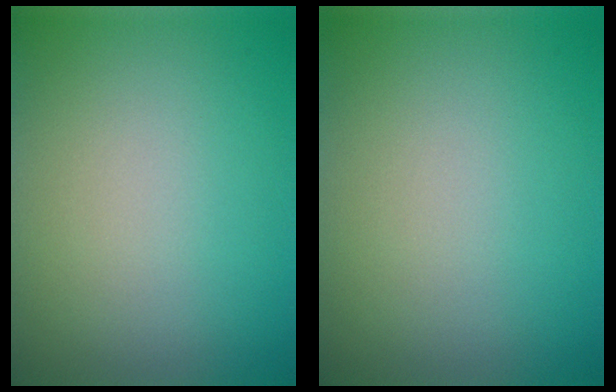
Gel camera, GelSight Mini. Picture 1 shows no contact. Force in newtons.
{"total": 0.0}